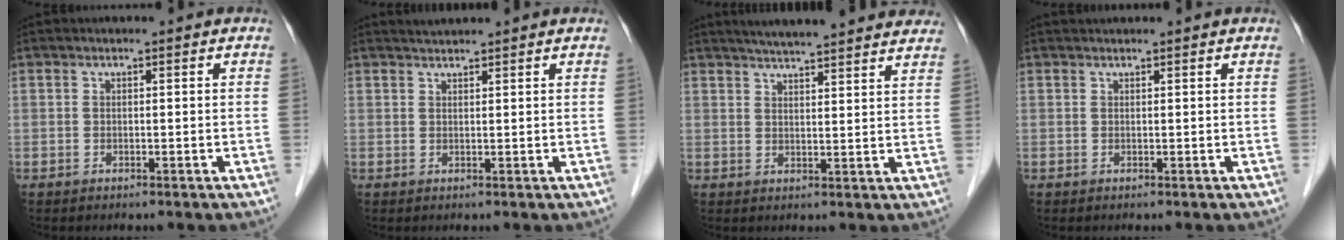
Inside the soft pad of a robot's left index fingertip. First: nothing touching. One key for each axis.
{"total": 1.8, "fx": 1.8, "fy": 0.0, "fz": 0.3, "tx": -0.009, "ty": 0.015, "tz": 0.034}
{"total": 17.4, "fx": 15.7, "fy": 1.7, "fz": 7.3, "tx": -0.100, "ty": 0.023, "tz": 0.197}
{"total": 1.7, "fx": 1.6, "fy": 0.2, "fz": 0.4, "tx": -0.008, "ty": 0.025, "tz": 0.027}